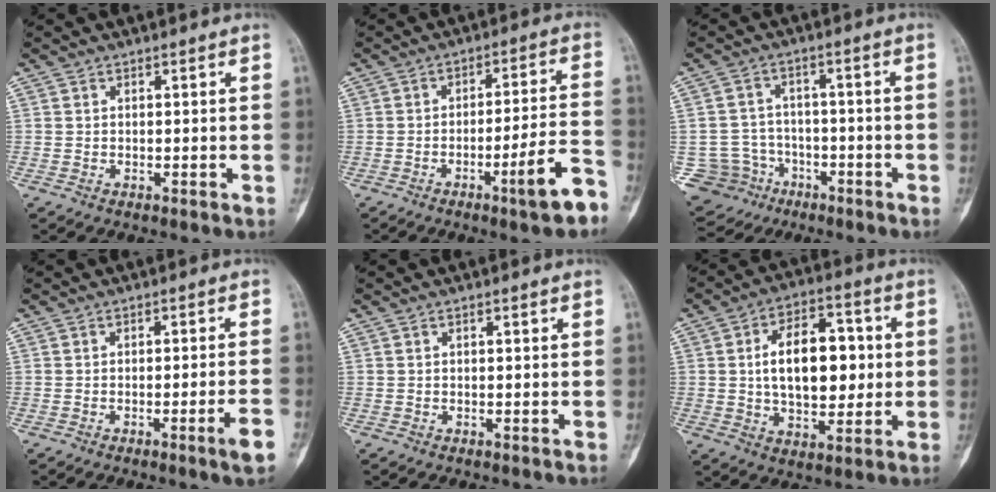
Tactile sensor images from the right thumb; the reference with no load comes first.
{"total": 10.3, "force": [-5.7, 0.8, 8.5], "torque": [-0.117, 0.035, -0.083]}
{"total": 9.8, "force": [-4.0, 8.7, 1.7], "torque": [-0.034, 0.046, -0.050]}
{"total": 4.3, "force": [-2.2, -0.1, 3.7], "torque": [-0.058, 0.008, -0.033]}
{"total": 0.0}
{"total": 15.8, "force": [1.4, 9.2, 12.8], "torque": [-0.163, 0.014, 0.021]}